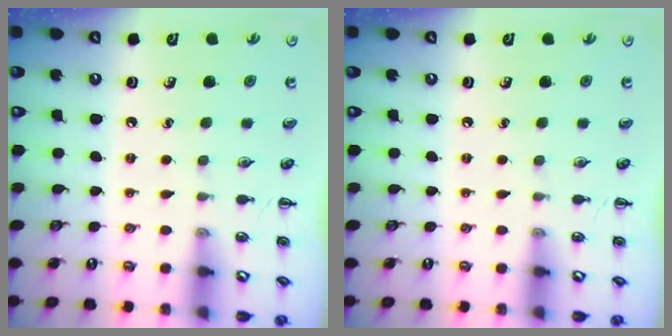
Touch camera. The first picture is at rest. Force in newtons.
{"total": 0.0}